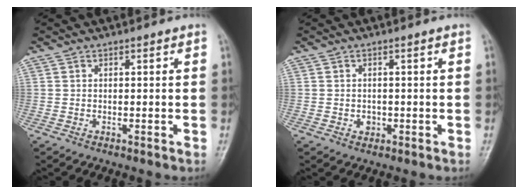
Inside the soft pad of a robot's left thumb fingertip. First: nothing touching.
{"total": 1.3, "force": [-0.3, 1.1, 0.7], "torque": [-0.005, 0.002, -0.002]}